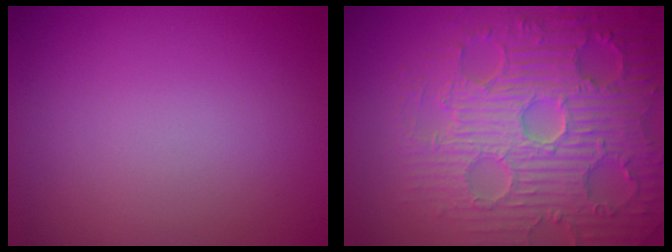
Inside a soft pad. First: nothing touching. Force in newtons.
{"total": 8.4, "press": 6.4, "slide": 5.5}